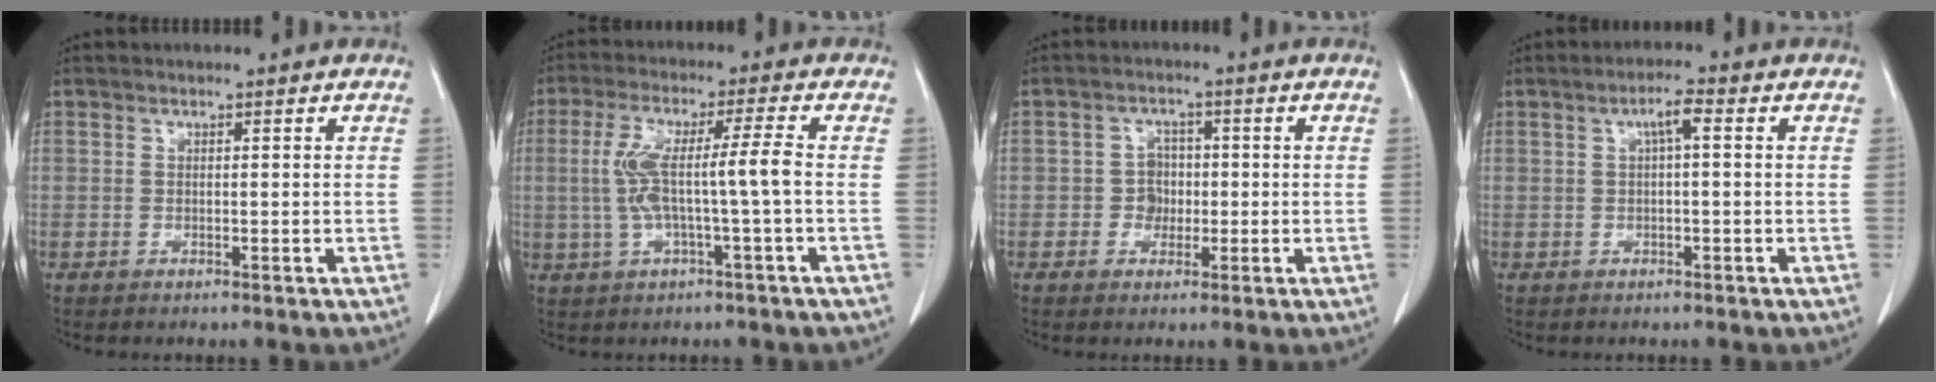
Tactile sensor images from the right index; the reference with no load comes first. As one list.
[{"total": 8.1, "force": [-0.6, -0.2, 8.1], "torque": [-0.165, 0.018, -0.009]}, {"total": 3.2, "force": [-0.6, 2.8, 1.2], "torque": [-0.014, 0.009, -0.009]}, {"total": 2.8, "force": [0.6, 0.3, 2.7], "torque": [-0.048, 0.007, 0.011]}]